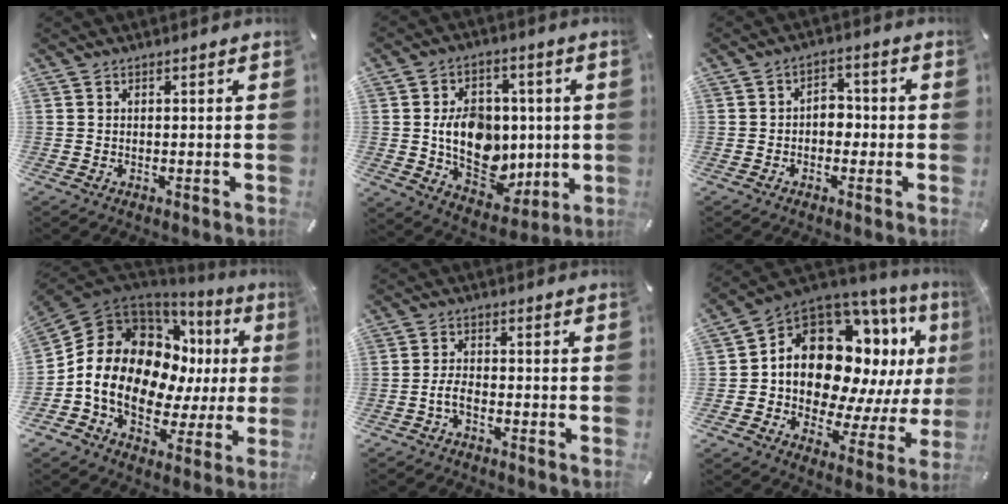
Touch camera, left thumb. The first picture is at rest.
{"total": 14.9, "force": [-0.4, 11.6, 9.2], "torque": [-0.151, 0.004, 0.005]}
{"total": 4.3, "force": [-1.4, 3.1, 2.6], "torque": [-0.046, 0.016, -0.028]}
{"total": 17.6, "force": [0.8, 14.1, 10.5], "torque": [-0.195, -0.020, 0.021]}
{"total": 3.6, "force": [-1.9, 1.7, 2.6], "torque": [-0.058, 0.007, -0.037]}
{"total": 18.5, "force": [6.1, 12.9, 11.8], "torque": [-0.217, -0.054, 0.108]}